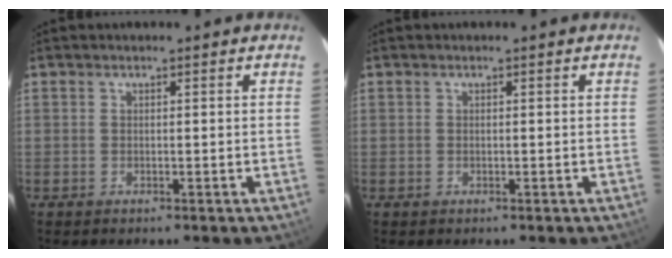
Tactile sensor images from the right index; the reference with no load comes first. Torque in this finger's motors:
{"motor_torque": [0.14, 0.14, 0.08, 0.00]}